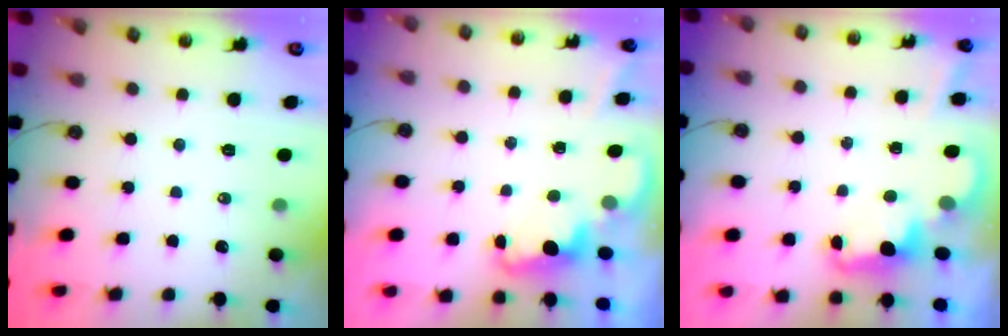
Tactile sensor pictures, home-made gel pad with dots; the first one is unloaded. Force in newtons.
{"total": 2.1, "press": 2.0, "slide": 0.6}
{"total": 2.3, "press": 2.3, "slide": 0.5}